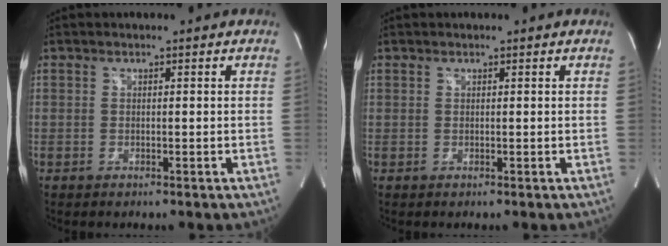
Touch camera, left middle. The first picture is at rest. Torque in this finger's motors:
{"motor_torque": [0.96, -0.94, 0.05, -0.10]}